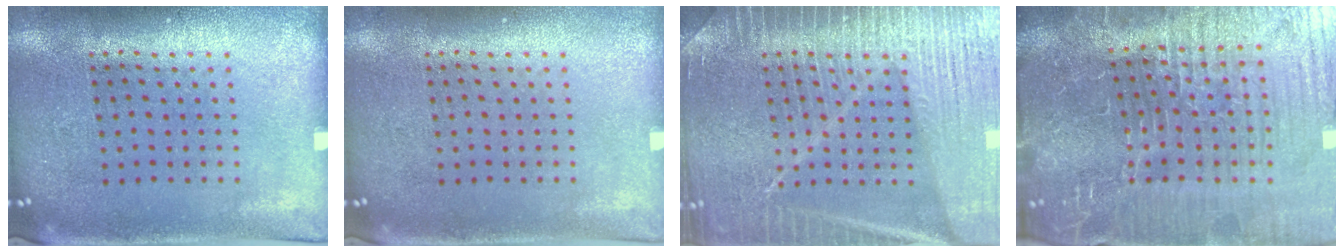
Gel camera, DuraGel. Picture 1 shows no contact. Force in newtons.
{"total": 0.0}
{"total": 6.7, "press": 6.7, "slide": 1.0}
{"total": 7.3, "press": 6.6, "slide": 3.3}